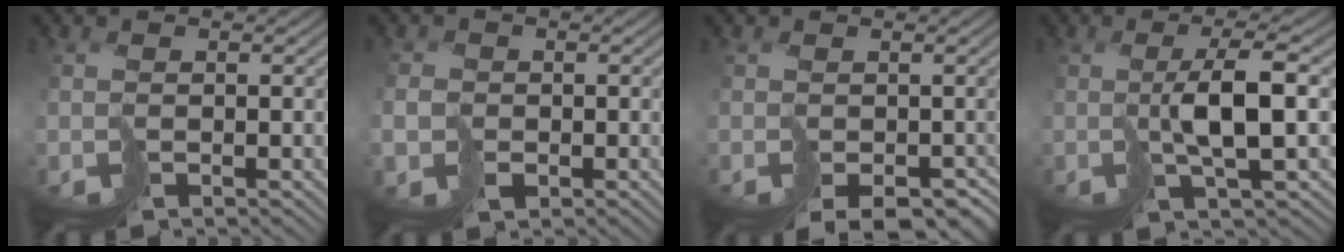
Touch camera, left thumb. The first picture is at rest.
{"total": 1.6, "force": [-0.2, 1.4, 0.6], "torque": [-0.013, 0.001, -0.006]}
{"total": 6.1, "force": [-3.7, 3.9, 3.0], "torque": [-0.035, -0.027, -0.024]}
{"total": 4.2, "force": [1.3, -0.1, 4.0], "torque": [-0.075, 0.011, 0.028]}